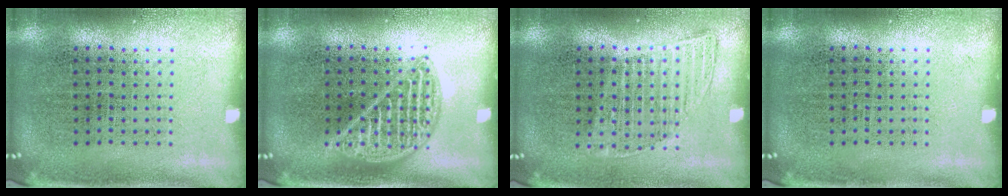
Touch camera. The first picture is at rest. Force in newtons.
{"total": 2.3, "press": 2.3, "slide": 0.2}
{"total": 1.2, "press": 1.0, "slide": 0.6}
{"total": 0.0}